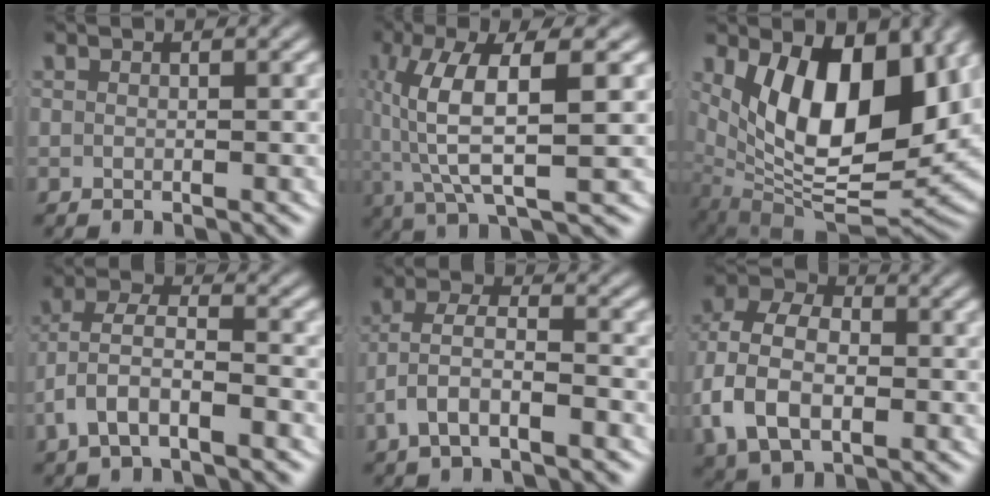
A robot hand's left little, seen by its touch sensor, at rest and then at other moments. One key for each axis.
{"total": 7.4, "fx": 0.0, "fy": 2.5, "fz": 7.0, "tx": -0.131, "ty": -0.003, "tz": 0.004}
{"total": 14.1, "fx": 0.2, "fy": 8.3, "fz": 11.5, "tx": -0.202, "ty": -0.053, "tz": 0.030}
{"total": 4.2, "fx": -1.7, "fy": 2.6, "fz": 2.9, "tx": -0.068, "ty": -0.018, "tz": -0.025}
{"total": 4.1, "fx": -2.0, "fy": 2.3, "fz": 2.8, "tx": -0.060, "ty": -0.015, "tz": -0.032}
{"total": 8.8, "fx": -0.5, "fy": 6.8, "fz": 5.6, "tx": -0.121, "ty": -0.015, "tz": -0.007}